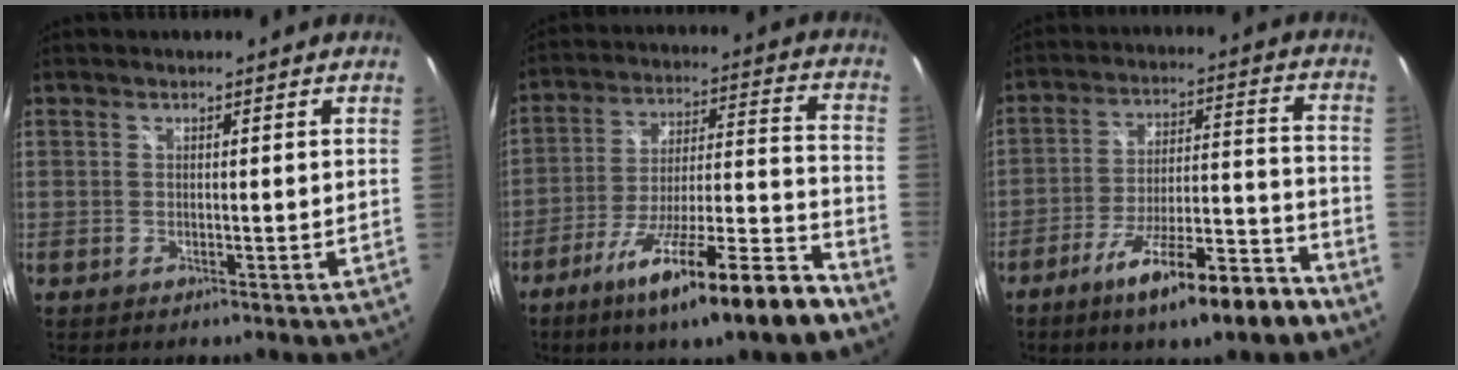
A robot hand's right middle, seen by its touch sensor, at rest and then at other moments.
{"total": 20.1, "force": [-14.2, 0.7, 14.3], "torque": [-0.233, -0.034, -0.226]}
{"total": 15.7, "force": [-11.1, 2.2, 10.9], "torque": [-0.186, -0.016, -0.170]}